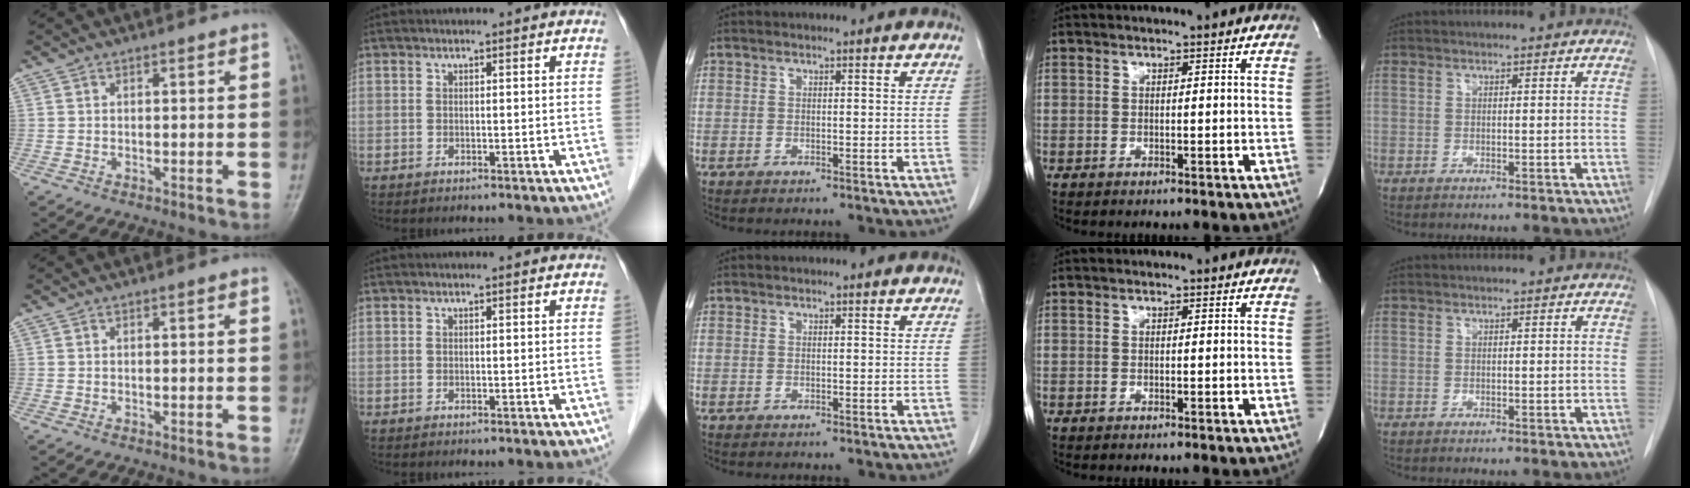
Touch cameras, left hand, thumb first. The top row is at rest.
{}